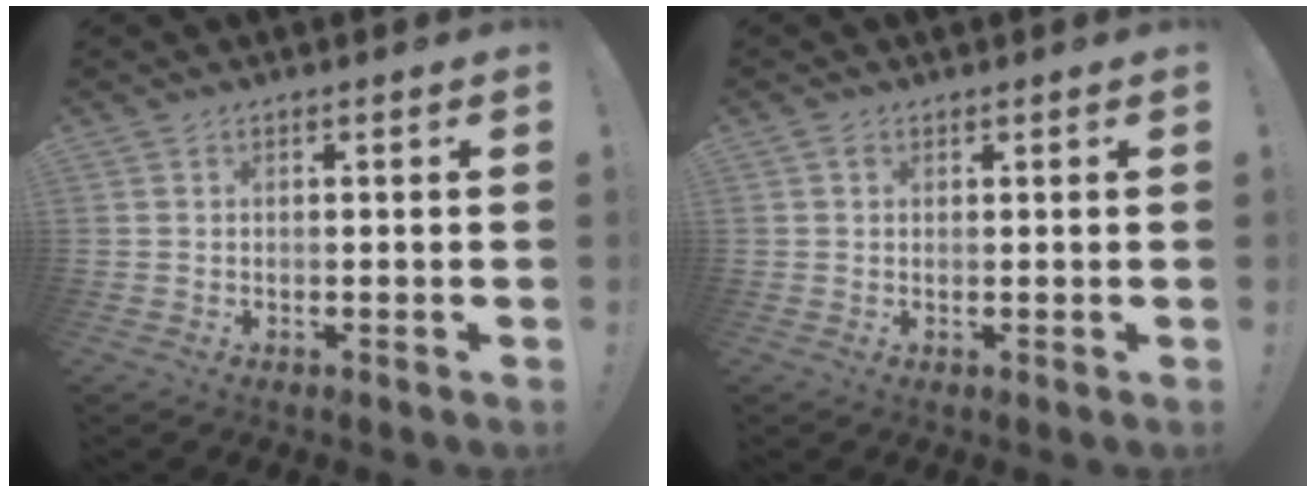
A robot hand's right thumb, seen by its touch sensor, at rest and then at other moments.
{"total": 1.0, "force": [0.8, 0.5, 0.3], "torque": [0.001, -0.003, 0.013]}